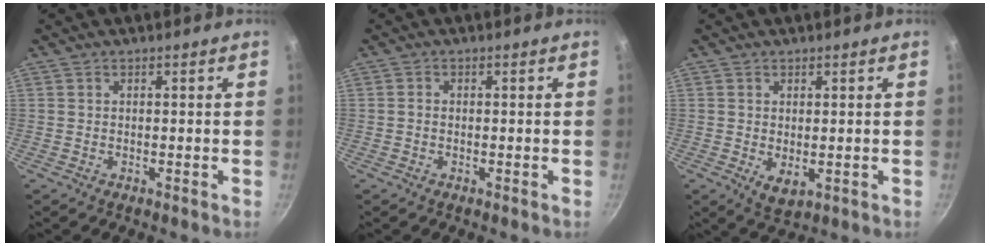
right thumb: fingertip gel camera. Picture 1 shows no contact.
{"total": 0.8, "force": [-0.1, 0.6, 0.6], "torque": [-0.010, 0.004, -0.003]}
{"total": 3.6, "force": [0.1, 2.2, 2.9], "torque": [-0.045, -0.015, 0.006]}